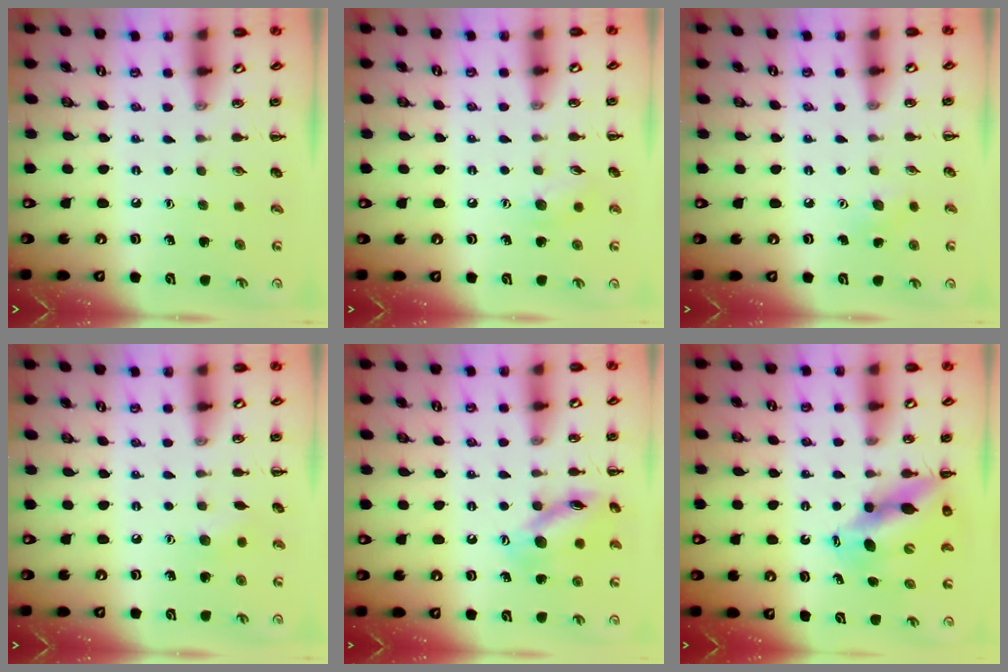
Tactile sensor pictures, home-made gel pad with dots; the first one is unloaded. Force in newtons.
{"total": 7.0, "press": 6.9, "slide": 1.4}
{"total": 5.5, "press": 5.2, "slide": 1.6}
{"total": 5.2, "press": 5.1, "slide": 1.4}
{"total": 13.7, "press": 13.7, "slide": 0.9}
{"total": 12.0, "press": 11.5, "slide": 3.2}